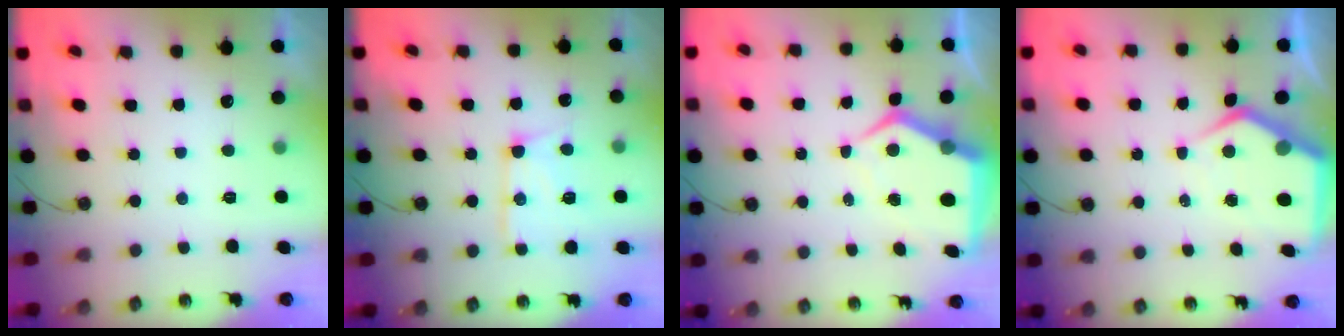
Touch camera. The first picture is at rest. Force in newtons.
{"total": 14.0, "press": 14.0, "slide": 1.4}
{"total": 9.7, "press": 9.6, "slide": 1.2}
{"total": 9.3, "press": 9.2, "slide": 1.1}